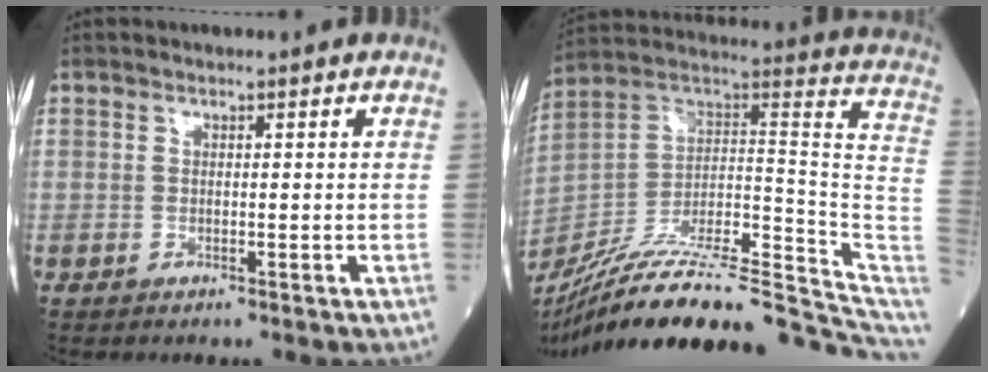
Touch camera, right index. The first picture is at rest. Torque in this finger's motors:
{"motor_torque": [-1.16, -0.98, -0.29, -0.13]}